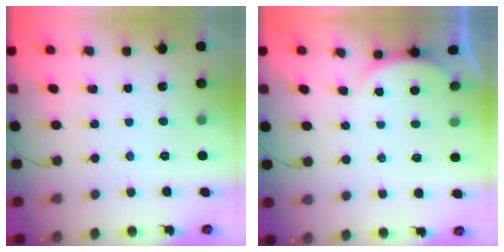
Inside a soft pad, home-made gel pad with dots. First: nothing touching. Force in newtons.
{"total": 2.2, "press": 2.1, "slide": 0.5}